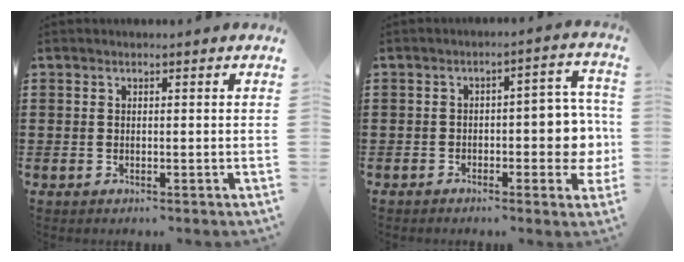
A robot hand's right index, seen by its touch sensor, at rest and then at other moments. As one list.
[{"total": 6.3, "force": [-1.9, 3.0, 5.3], "torque": [-0.064, -0.001, -0.038]}]